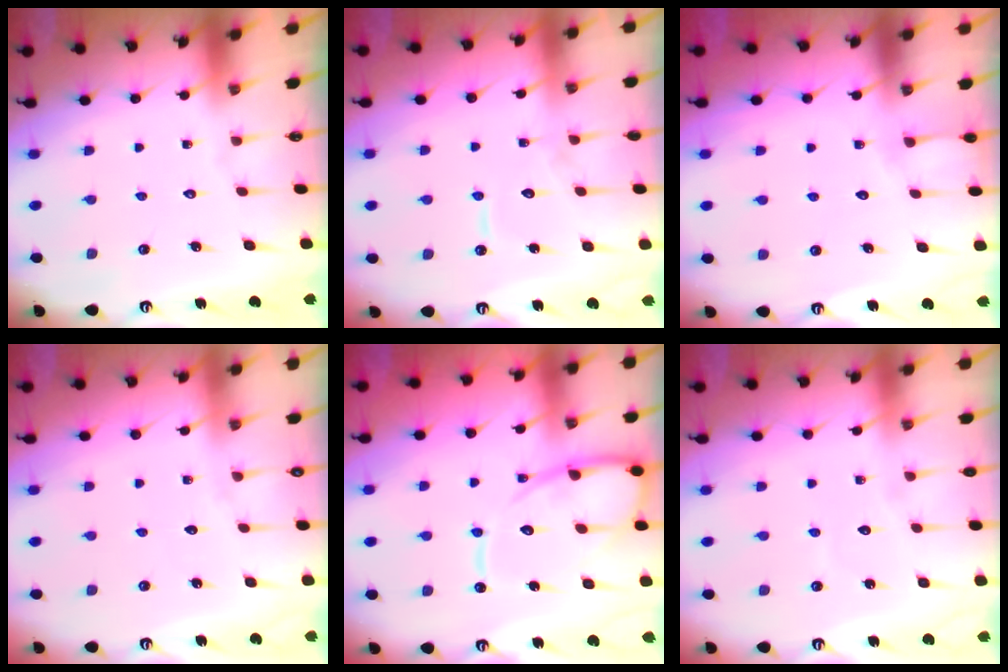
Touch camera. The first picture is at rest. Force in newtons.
{"total": 7.6, "press": 7.6, "slide": 0.6}
{"total": 4.0, "press": 4.0, "slide": 0.4}
{"total": 3.3, "press": 3.3, "slide": 0.6}
{"total": 13.6, "press": 13.6, "slide": 1.5}
{"total": 2.6, "press": 2.6, "slide": 0.3}